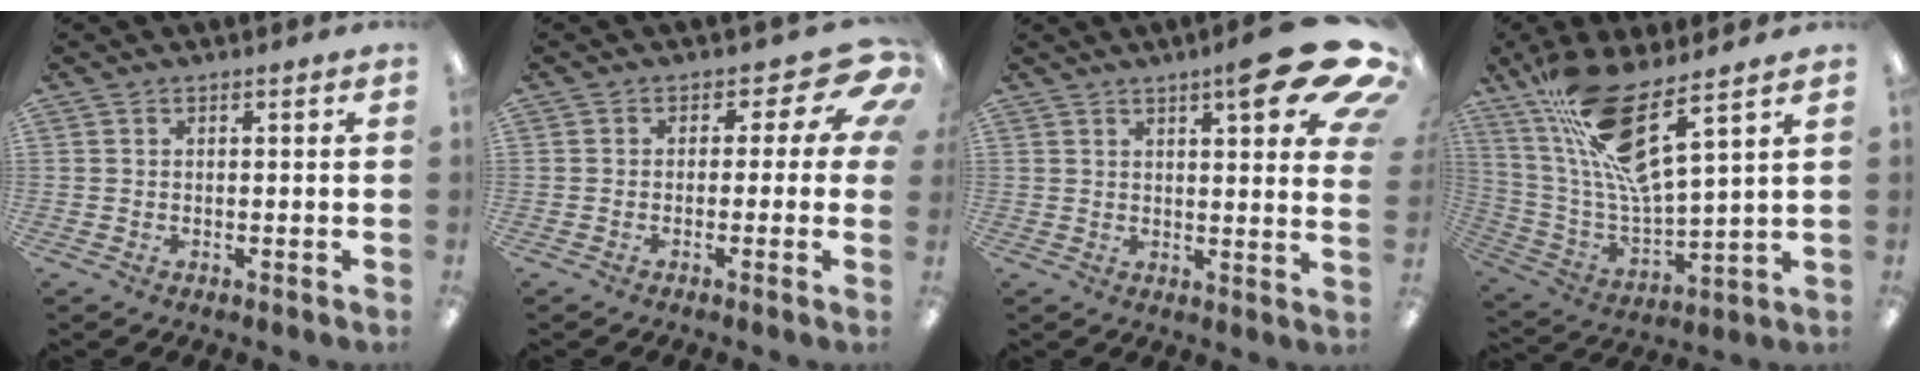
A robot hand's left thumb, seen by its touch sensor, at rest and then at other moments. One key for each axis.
{"total": 8.3, "fx": 3.2, "fy": 4.6, "fz": 6.1, "tx": -0.076, "ty": -0.022, "tz": 0.055}
{"total": 15.0, "fx": 8.0, "fy": 3.7, "fz": 12.2, "tx": -0.152, "ty": -0.049, "tz": 0.118}
{"total": 17.0, "fx": 10.9, "fy": 3.3, "fz": 12.5, "tx": -0.254, "ty": -0.062, "tz": 0.184}